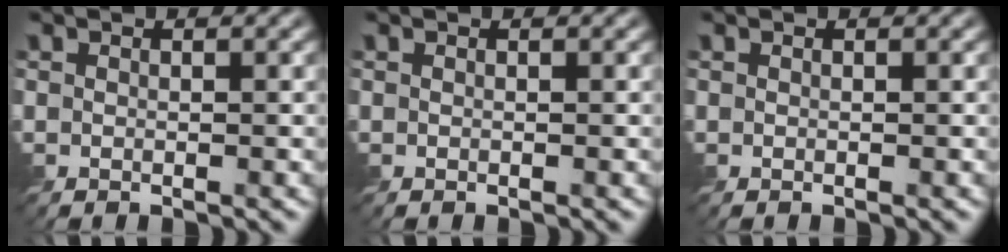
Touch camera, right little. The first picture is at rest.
{"total": 0.0}
{"total": 0.0}